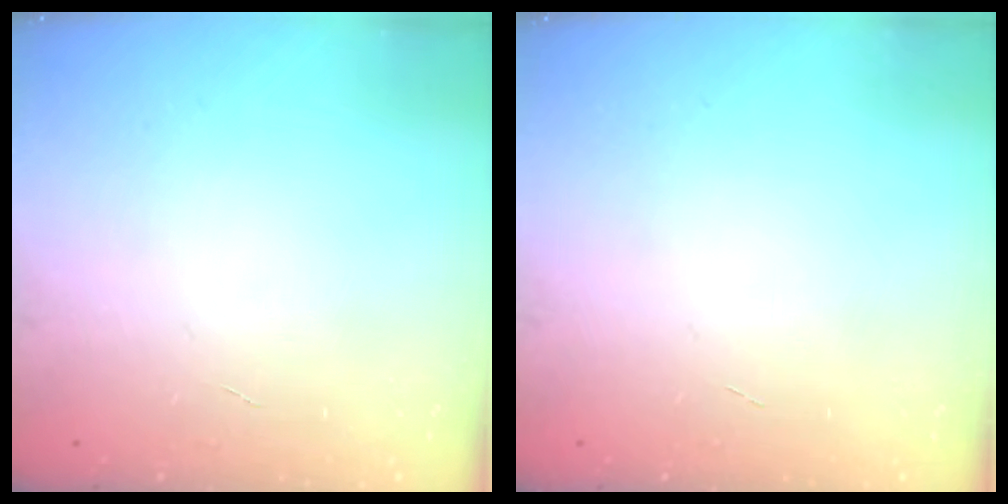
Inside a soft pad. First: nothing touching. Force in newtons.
{"total": 0.0}